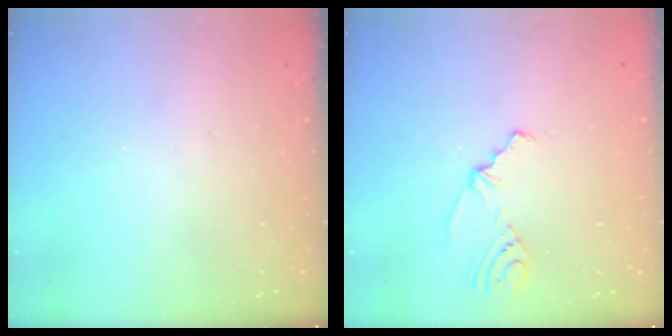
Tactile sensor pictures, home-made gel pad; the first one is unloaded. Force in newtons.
{"total": 2.3, "press": 1.9, "slide": 1.4}